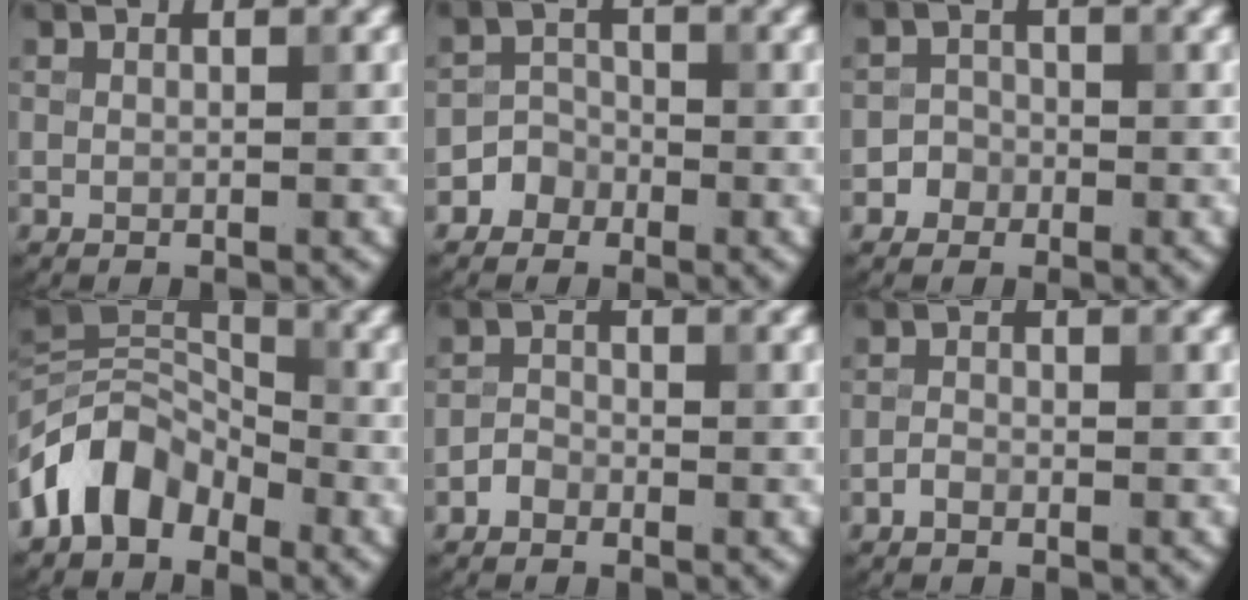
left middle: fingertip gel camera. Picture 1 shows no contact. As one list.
[{"total": 2.0, "force": [-1.2, 1.7, 0.1], "torque": [0.020, 0.011, -0.029]}, {"total": 1.7, "force": [-0.8, 1.5, 0.0], "torque": [0.016, 0.008, -0.019]}, {"total": 6.4, "force": [-3.6, 4.2, 3.3], "torque": [-0.047, 0.007, -0.083]}, {"total": 1.2, "force": [-0.8, 0.8, 0.3], "torque": [-0.002, 0.004, -0.018]}, {"total": 0.9, "force": [-0.6, 0.5, 0.4], "torque": [-0.006, 0.001, -0.016]}]